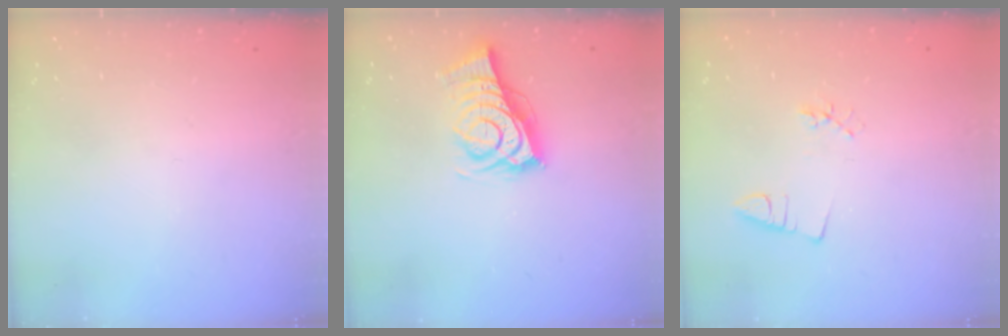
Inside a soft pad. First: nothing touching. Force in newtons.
{"total": 8.7, "press": 8.5, "slide": 1.6}
{"total": 2.3, "press": 1.7, "slide": 1.5}